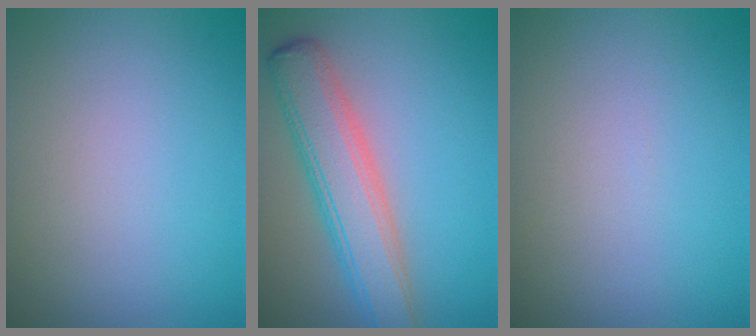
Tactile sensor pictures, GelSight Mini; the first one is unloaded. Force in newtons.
{"total": 5.9, "press": 5.9, "slide": 0.2}
{"total": 0.0}